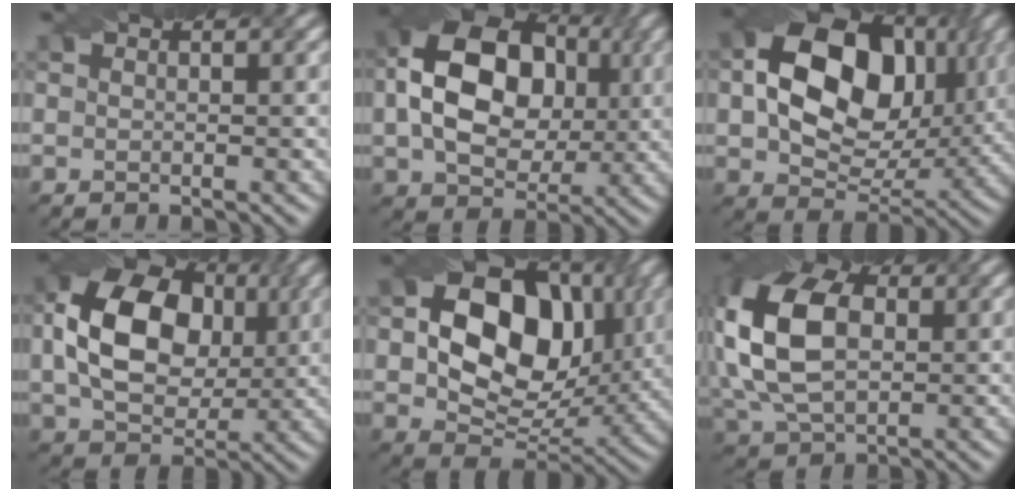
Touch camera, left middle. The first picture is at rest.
{"total": 13.9, "force": [1.5, 10.1, 9.5], "torque": [-0.167, 0.018, 0.025]}
{"total": 14.6, "force": [2.7, 10.0, 10.3], "torque": [-0.182, 0.007, 0.051]}
{"total": 12.0, "force": [1.6, 8.6, 8.2], "torque": [-0.165, 0.004, 0.031]}
{"total": 13.3, "force": [2.0, 9.1, 9.4], "torque": [-0.156, 0.001, 0.037]}
{"total": 14.3, "force": [1.8, 9.4, 10.6], "torque": [-0.228, 0.006, 0.033]}